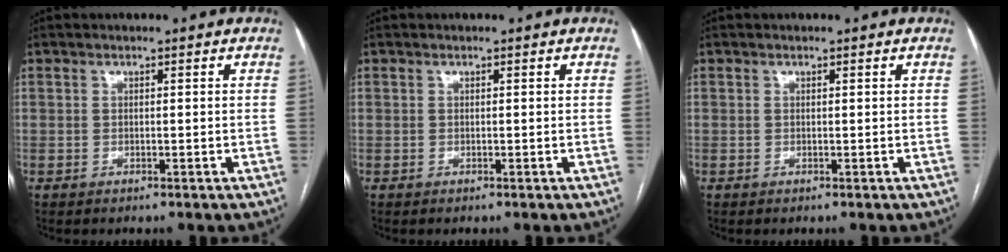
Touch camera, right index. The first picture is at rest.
{"total": 0.0}
{"total": 0.0}